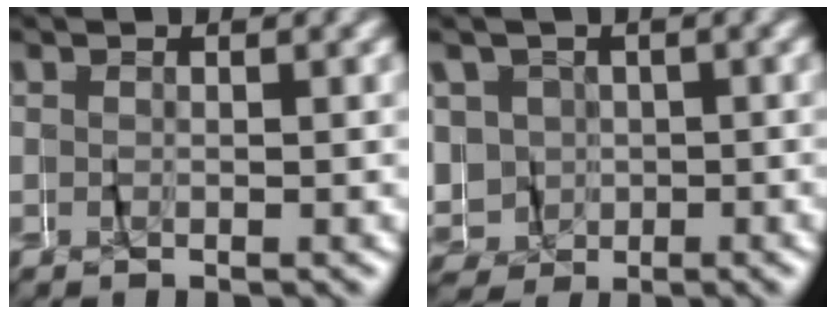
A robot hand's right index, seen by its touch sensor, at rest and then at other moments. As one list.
[{"total": 7.9, "force": [-1.0, 7.7, 1.4], "torque": [-0.063, -0.021, -0.017]}]